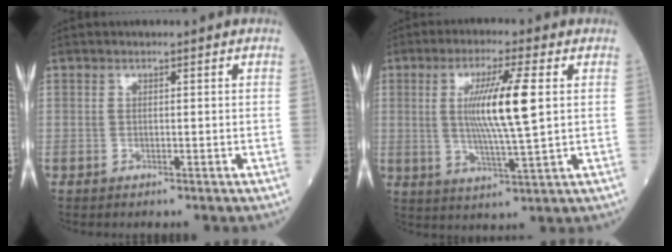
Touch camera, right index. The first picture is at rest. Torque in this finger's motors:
{"motor_torque": [1.55, 0.37, 0.75, 0.21]}